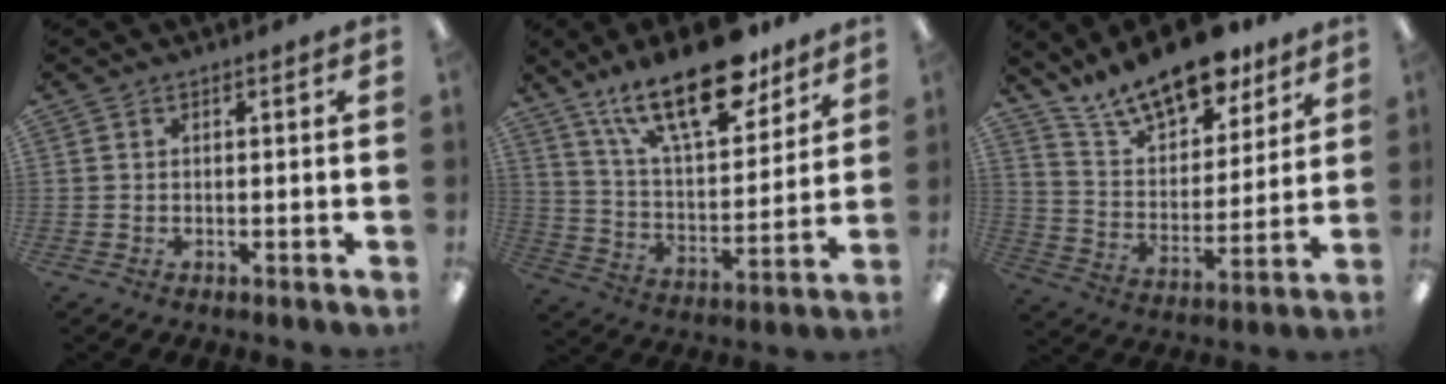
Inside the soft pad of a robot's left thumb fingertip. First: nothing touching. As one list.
[{"total": 22.2, "force": [15.2, 8.3, 13.8], "torque": [-0.229, -0.081, 0.260]}, {"total": 17.1, "force": [14.1, 6.4, 7.2], "torque": [-0.140, -0.087, 0.250]}]